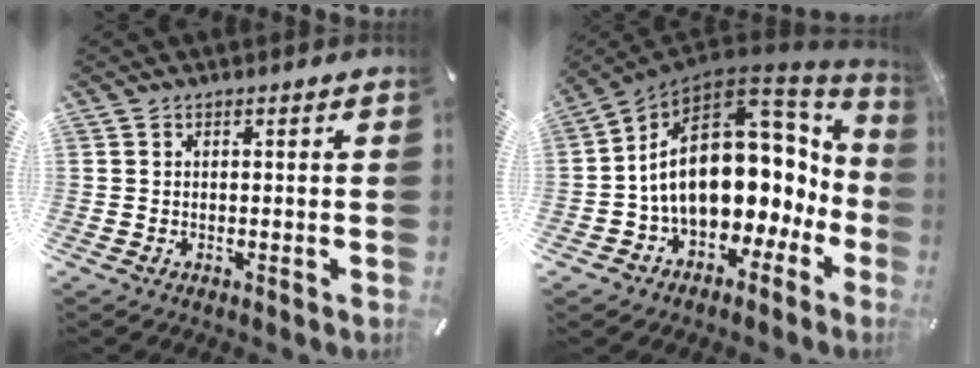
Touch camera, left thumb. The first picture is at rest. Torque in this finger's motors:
{"motor_torque": [0.81, 2.49, 2.60, 0.17, 0.83]}